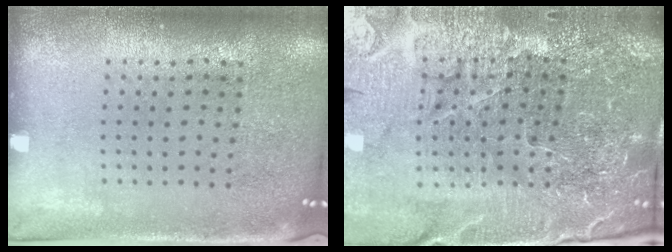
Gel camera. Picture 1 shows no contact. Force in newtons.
{"total": 5.6, "press": 5.2, "slide": 2.1}